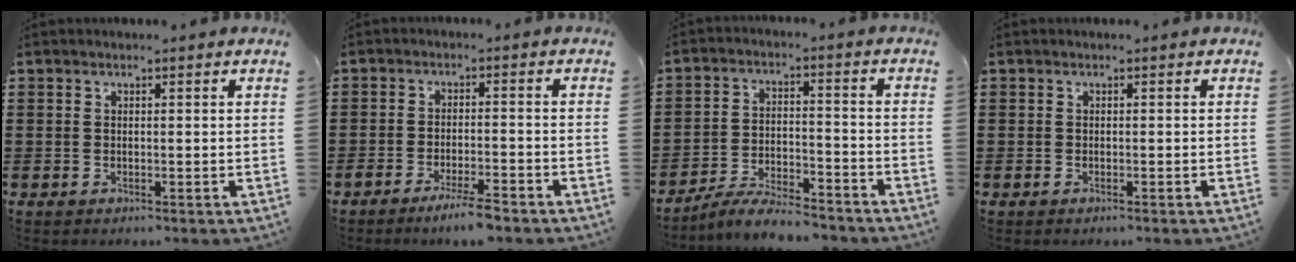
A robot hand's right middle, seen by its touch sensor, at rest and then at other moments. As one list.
[{"total": 4.0, "force": [-3.2, 0.3, 2.4], "torque": [-0.043, -0.001, -0.057]}, {"total": 6.2, "force": [-5.8, 0.5, 2.0], "torque": [-0.046, -0.002, -0.114]}, {"total": 0.0}]